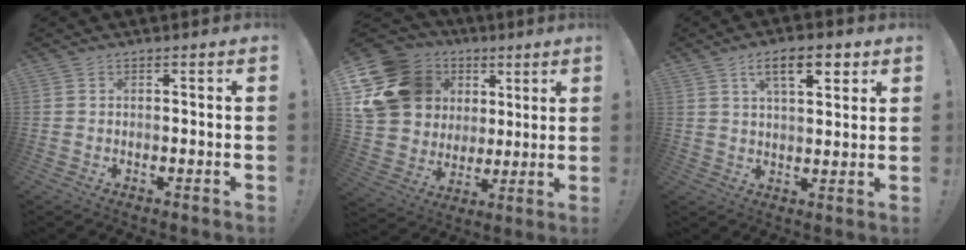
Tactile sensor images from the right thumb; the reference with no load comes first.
{"total": 20.7, "force": [7.2, 17.0, 9.6], "torque": [-0.163, -0.031, 0.165]}
{"total": 10.0, "force": [4.8, 3.8, 7.8], "torque": [-0.109, -0.011, 0.077]}